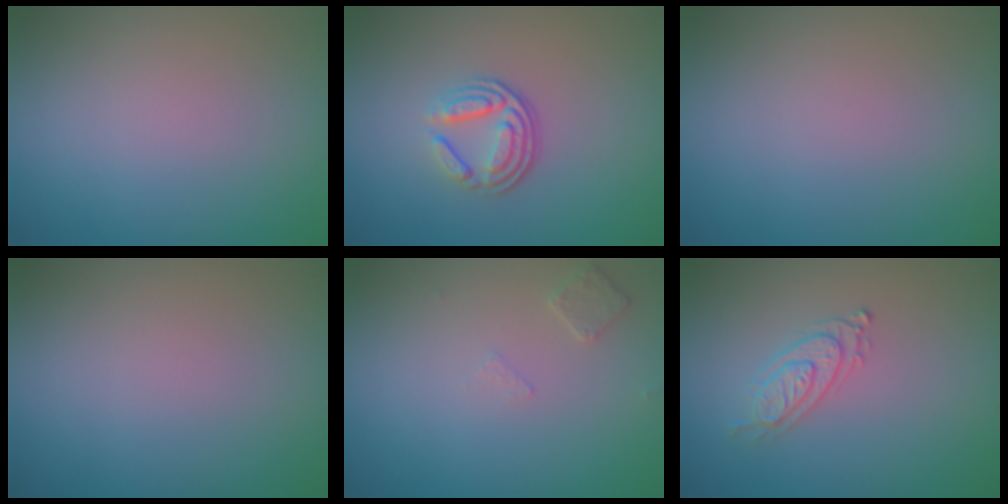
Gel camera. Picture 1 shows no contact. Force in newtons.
{"total": 3.7, "press": 2.6, "slide": 2.6}
{"total": 0.0}
{"total": 0.0}
{"total": 1.2, "press": 1.1, "slide": 0.3}
{"total": 2.1, "press": 2.1, "slide": 0.4}